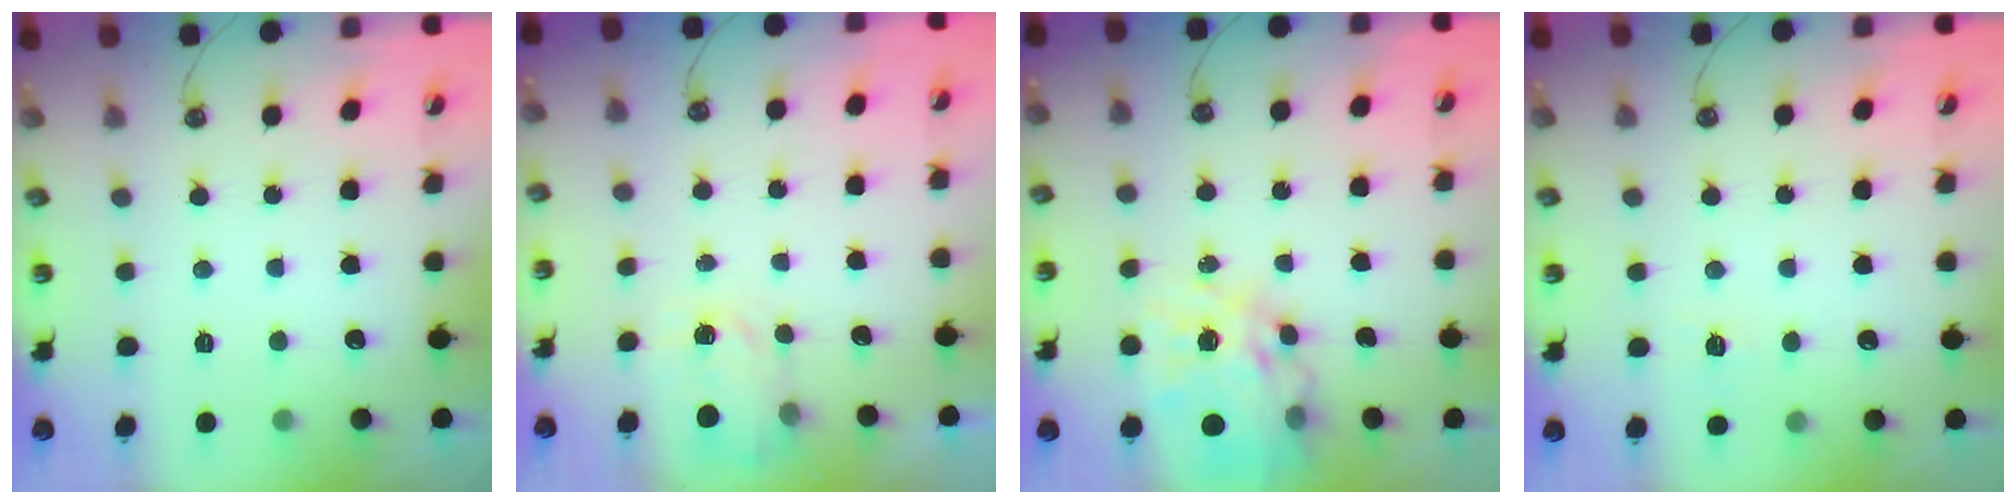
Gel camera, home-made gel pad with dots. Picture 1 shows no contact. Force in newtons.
{"total": 2.6, "press": 2.6, "slide": 0.4}
{"total": 16.7, "press": 16.6, "slide": 1.5}
{"total": 4.6, "press": 4.6, "slide": 0.6}